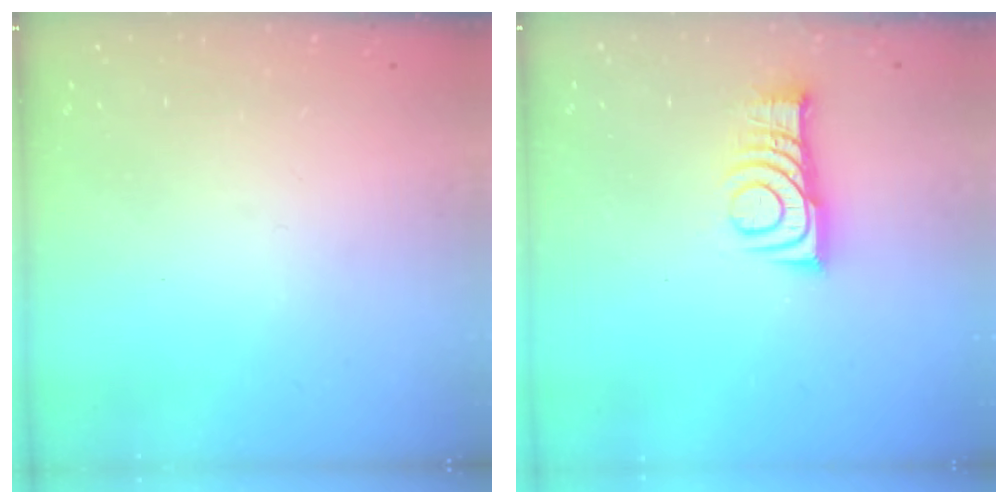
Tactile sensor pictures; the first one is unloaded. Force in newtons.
{"total": 9.3, "press": 9.3, "slide": 0.2}